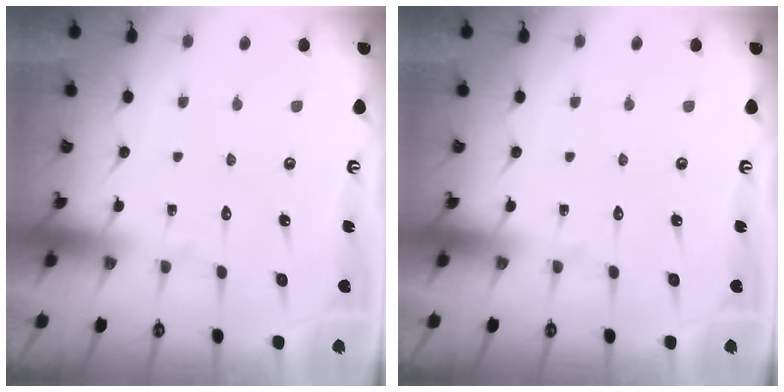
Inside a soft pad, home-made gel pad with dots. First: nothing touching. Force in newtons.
{"total": 0.0}